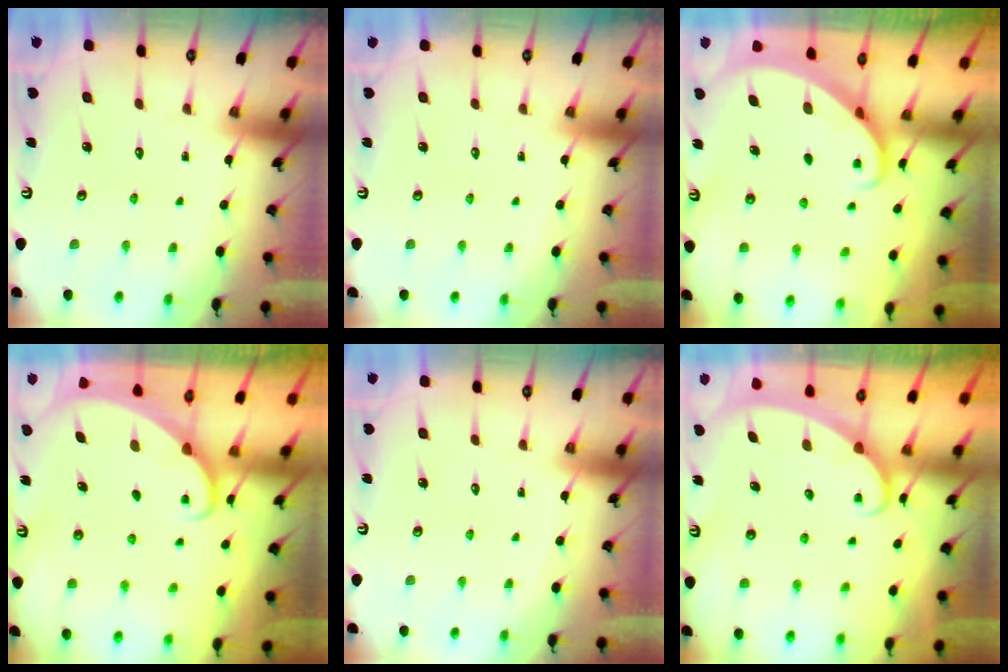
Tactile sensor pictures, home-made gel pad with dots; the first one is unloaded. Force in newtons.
{"total": 0.0}
{"total": 2.3, "press": 2.3, "slide": 0.3}
{"total": 1.6, "press": 1.6, "slide": 0.0}
{"total": 0.0}
{"total": 2.5, "press": 2.5, "slide": 0.4}